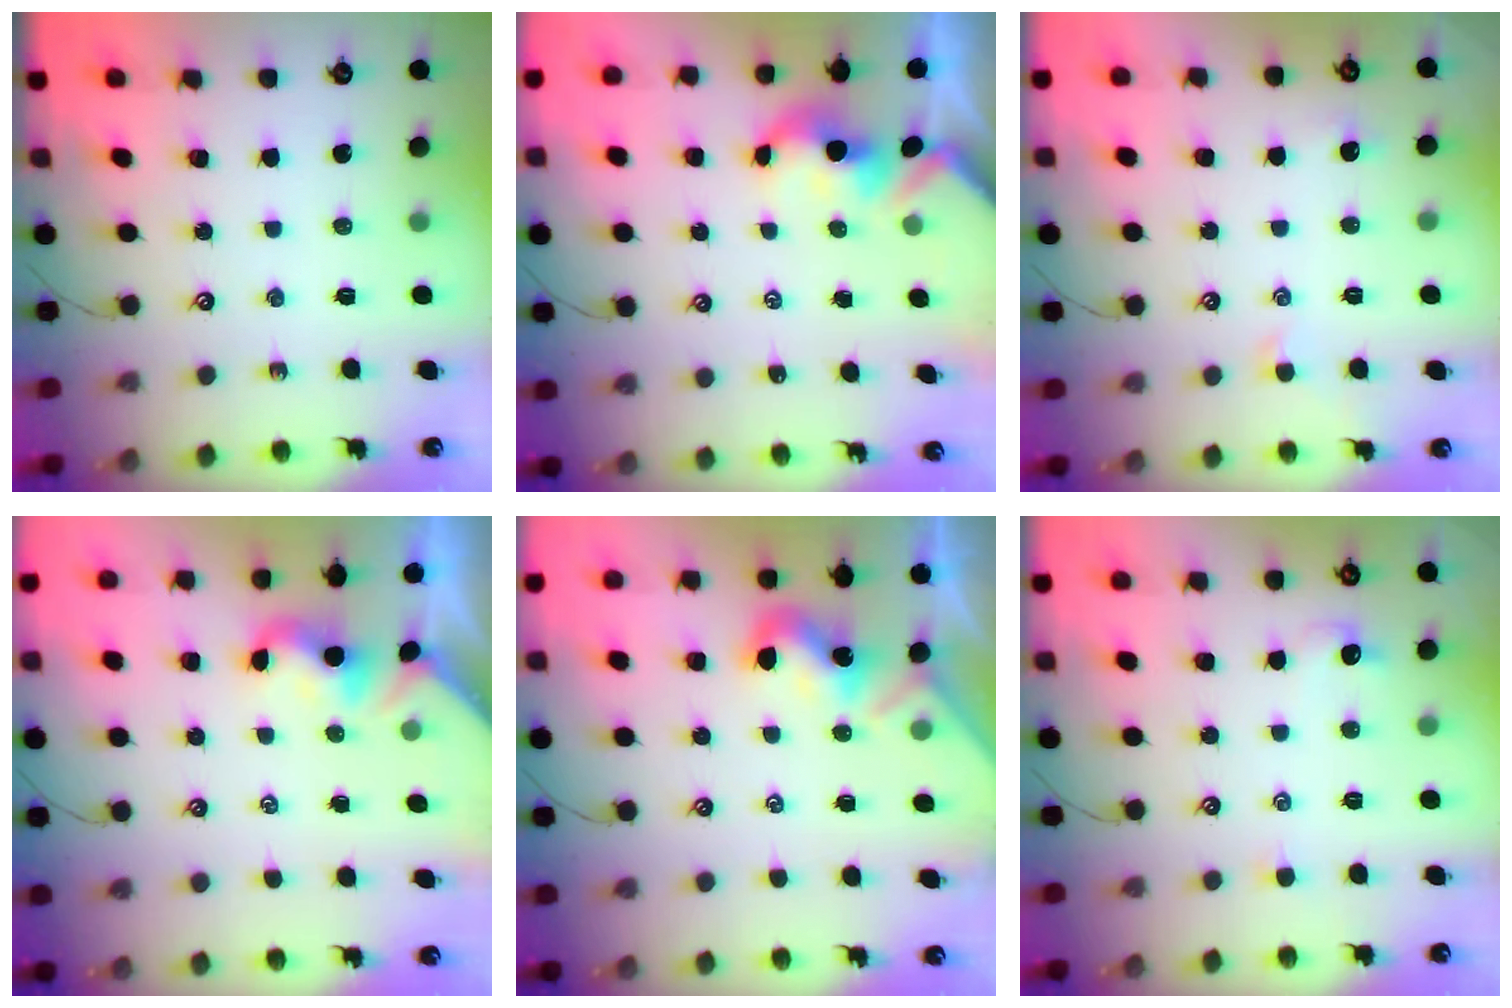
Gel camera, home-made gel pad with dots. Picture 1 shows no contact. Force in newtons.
{"total": 1.6, "press": 1.6, "slide": 0.3}
{"total": 1.4, "press": 1.3, "slide": 0.5}
{"total": 2.0, "press": 2.0, "slide": 0.4}
{"total": 2.0, "press": 2.0, "slide": 0.5}
{"total": 0.5, "press": 0.2, "slide": 0.5}